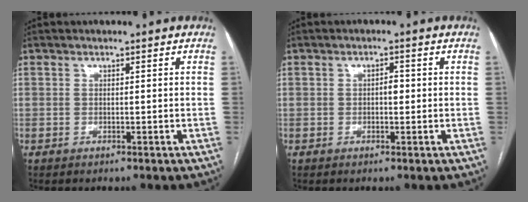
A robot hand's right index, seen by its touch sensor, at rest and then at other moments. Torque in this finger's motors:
{"motor_torque": [0.60, 0.19, 0.00, 0.02]}